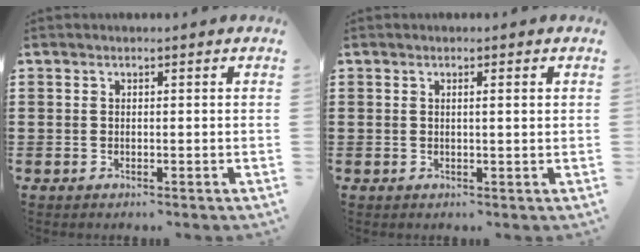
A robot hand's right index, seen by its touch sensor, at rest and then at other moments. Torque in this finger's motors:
{"motor_torque": [-0.27, 0.19, -0.03, -0.01]}